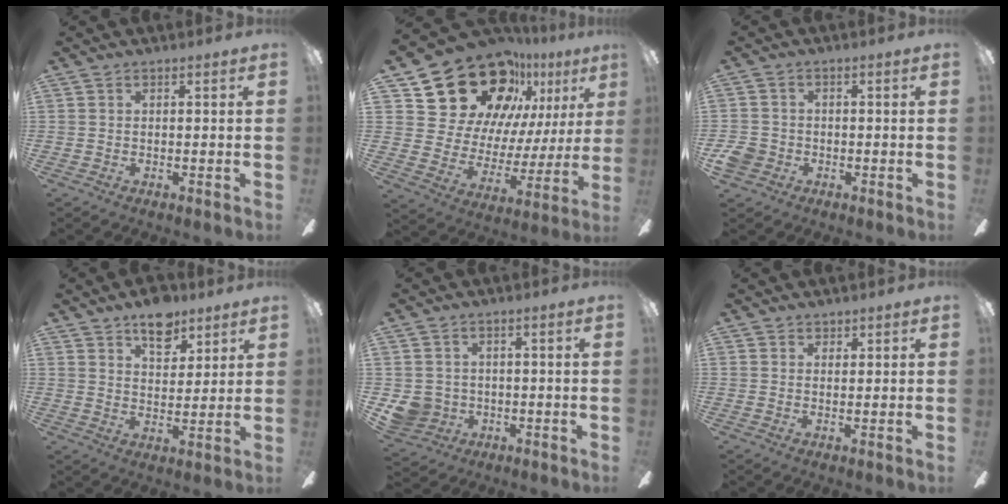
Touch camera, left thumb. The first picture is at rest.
{"total": 24.6, "force": [16.8, 14.6, 10.5], "torque": [-0.165, -0.110, 0.321]}
{"total": 4.8, "force": [-1.7, 4.1, 1.8], "torque": [-0.048, 0.010, -0.033]}
{"total": 9.4, "force": [6.4, 5.1, 4.7], "torque": [-0.052, -0.029, 0.111]}
{"total": 6.0, "force": [-0.5, 5.8, 1.4], "torque": [-0.041, 0.000, -0.007]}
{"total": 1.7, "force": [1.4, 0.9, 0.0], "torque": [0.007, -0.004, 0.027]}